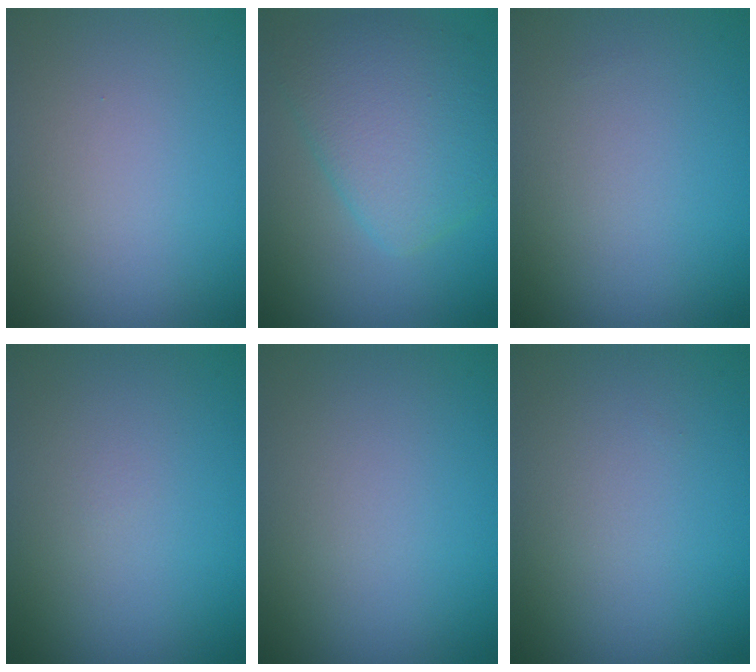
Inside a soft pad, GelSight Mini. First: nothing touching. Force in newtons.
{"total": 5.8, "press": 5.8, "slide": 0.1}
{"total": 0.0}
{"total": 0.0}
{"total": 0.0}
{"total": 0.0}